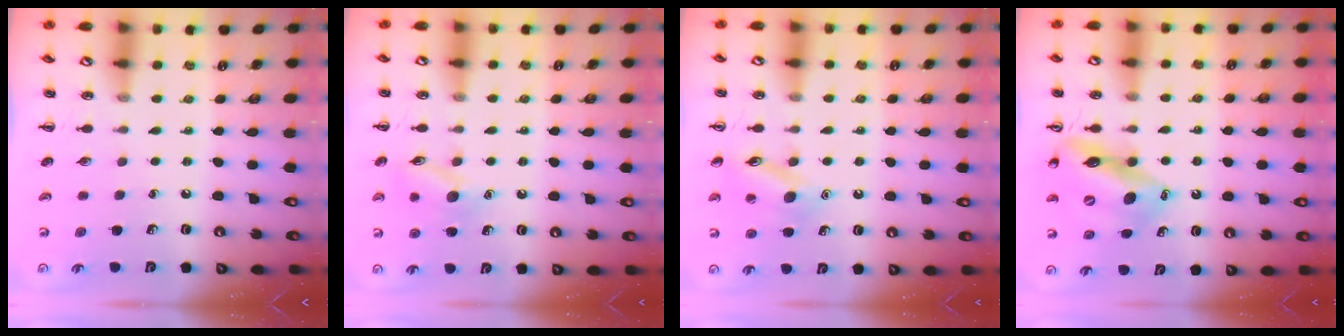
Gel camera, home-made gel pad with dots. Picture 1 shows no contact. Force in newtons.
{"total": 10.1, "press": 10.1, "slide": 1.0}
{"total": 12.5, "press": 12.4, "slide": 1.9}
{"total": 14.6, "press": 14.2, "slide": 3.6}